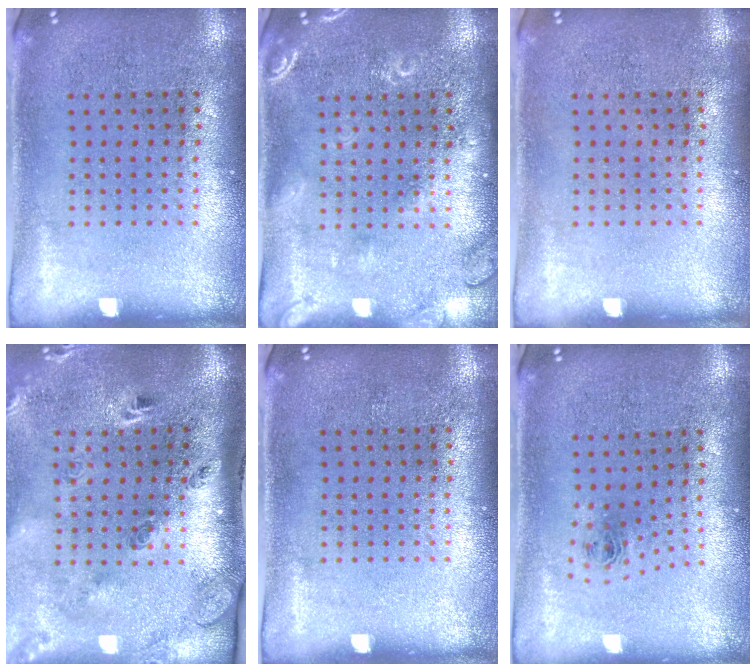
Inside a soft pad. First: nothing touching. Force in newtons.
{"total": 2.5, "press": 2.4, "slide": 0.5}
{"total": 0.0}
{"total": 3.0, "press": 1.9, "slide": 2.2}
{"total": 0.0}
{"total": 0.8, "press": 0.3, "slide": 0.7}